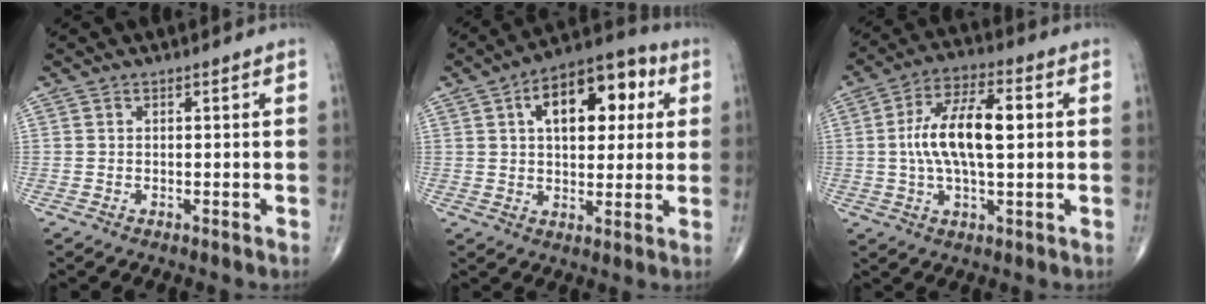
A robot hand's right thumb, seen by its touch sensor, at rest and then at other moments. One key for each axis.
{"total": 15.9, "fx": 4.7, "fy": 8.6, "fz": 12.5, "tx": -0.147, "ty": 0.017, "tz": 0.064}
{"total": 13.2, "fx": 1.1, "fy": 5.4, "fz": 12.1, "tx": -0.222, "ty": 0.016, "tz": 0.014}